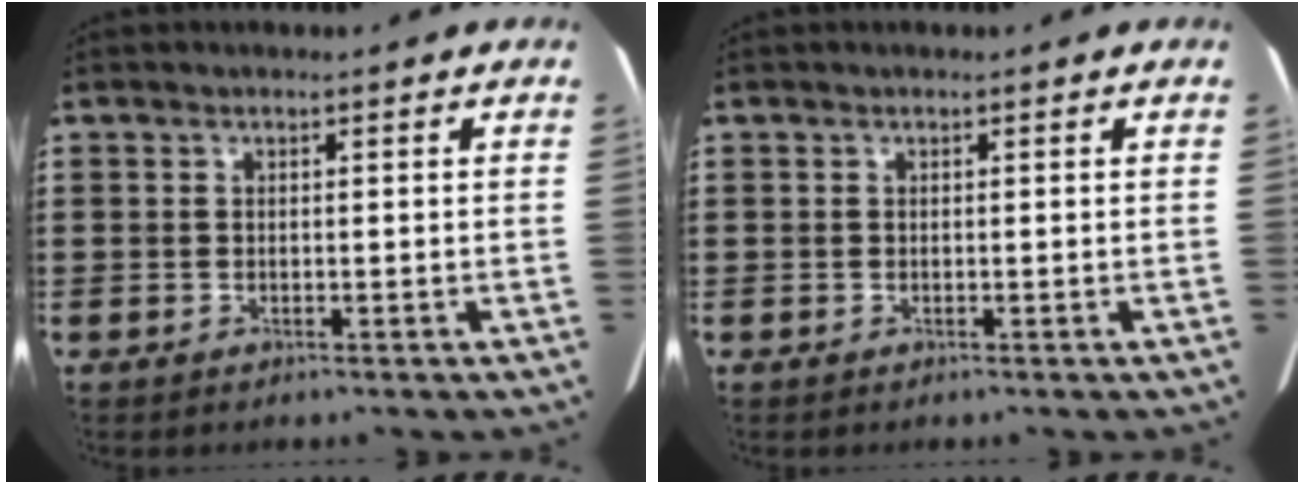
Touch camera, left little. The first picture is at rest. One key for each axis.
{"total": 0.0}